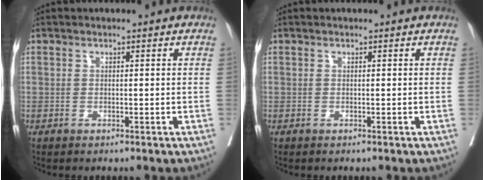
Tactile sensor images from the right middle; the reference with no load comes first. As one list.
[{"total": 0.0}]